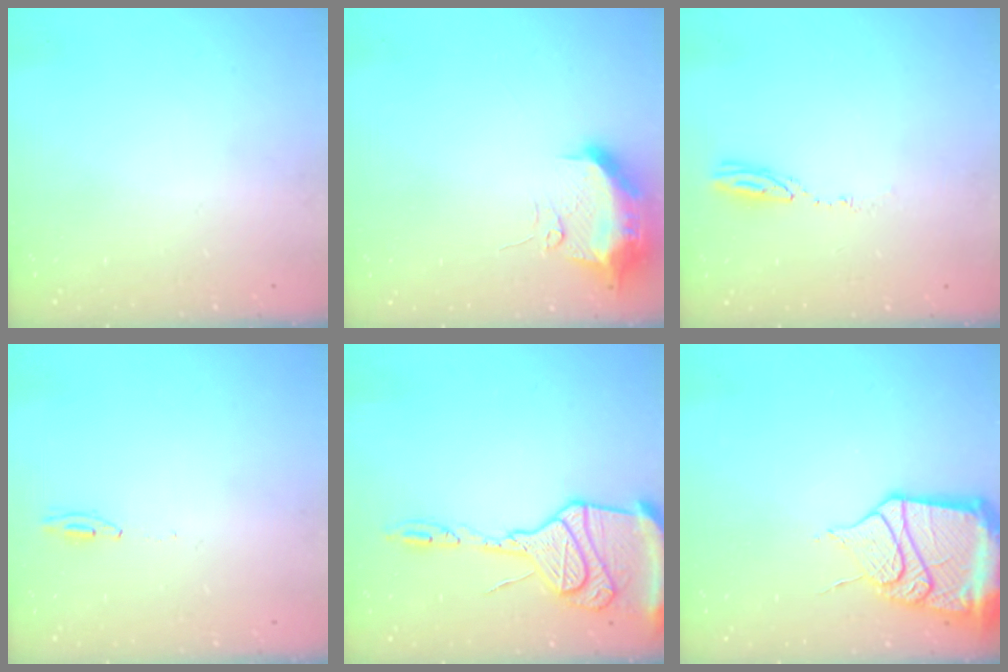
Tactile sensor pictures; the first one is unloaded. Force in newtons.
{"total": 10.8, "press": 10.6, "slide": 1.9}
{"total": 3.8, "press": 3.7, "slide": 0.2}
{"total": 17.2, "press": 4.3, "slide": 16.7}
{"total": 18.2, "press": 17.5, "slide": 5.0}
{"total": 17.5, "press": 17.4, "slide": 1.8}